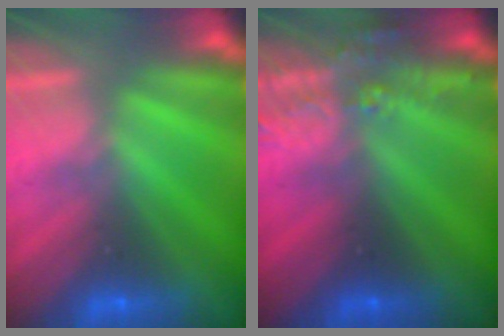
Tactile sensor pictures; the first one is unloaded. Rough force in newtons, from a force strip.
{"total": 3.4}